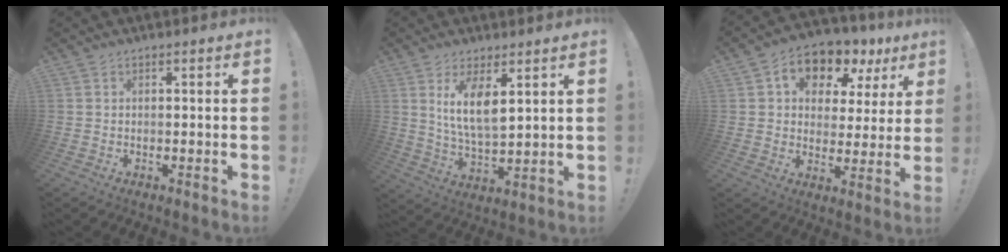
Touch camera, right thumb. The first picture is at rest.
{"total": 9.7, "force": [4.7, 3.3, 7.8], "torque": [-0.140, -0.031, 0.076]}
{"total": 10.3, "force": [5.5, 7.1, 5.1], "torque": [-0.082, -0.035, 0.101]}